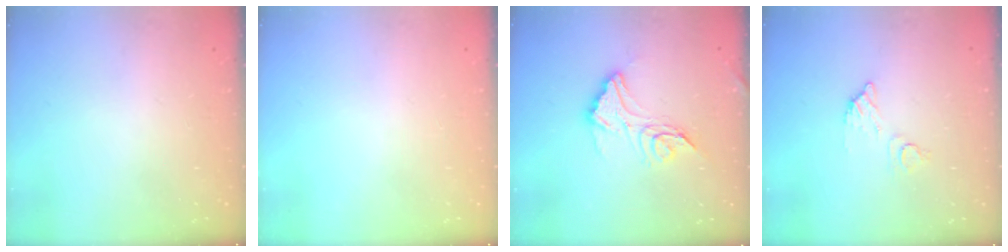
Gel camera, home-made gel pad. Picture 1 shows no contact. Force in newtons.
{"total": 0.0}
{"total": 13.6, "press": 13.6, "slide": 1.1}
{"total": 5.6, "press": 5.6, "slide": 0.3}